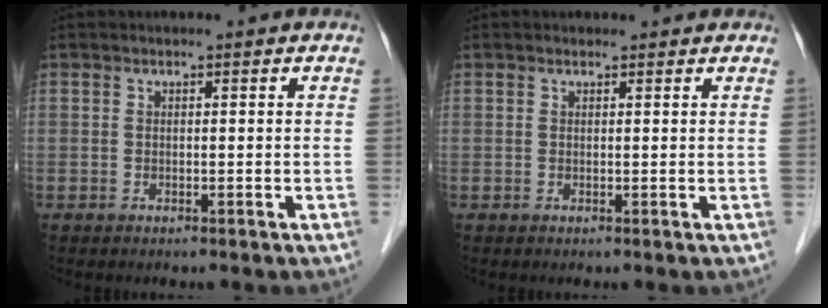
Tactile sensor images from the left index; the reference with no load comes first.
{"total": 1.2, "force": [1.2, 0.4, 0.3], "torque": [-0.014, 0.011, 0.016]}